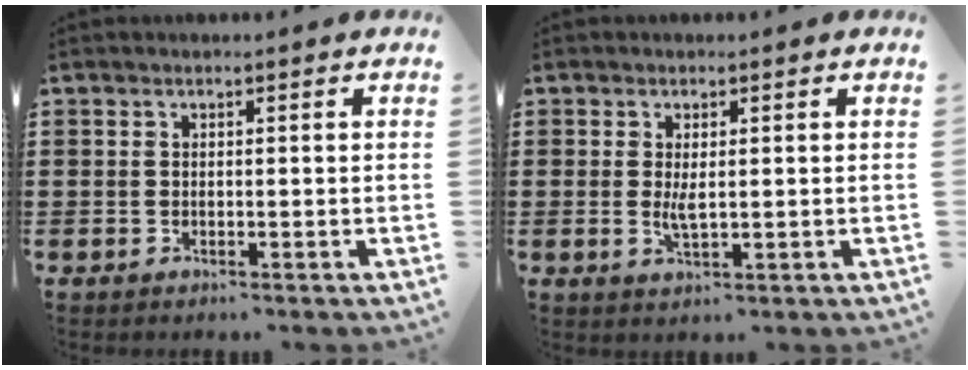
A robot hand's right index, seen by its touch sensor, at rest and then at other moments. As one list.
[{"total": 2.7, "force": [0.2, 0.8, 2.5], "torque": [-0.049, -0.001, 0.003]}]